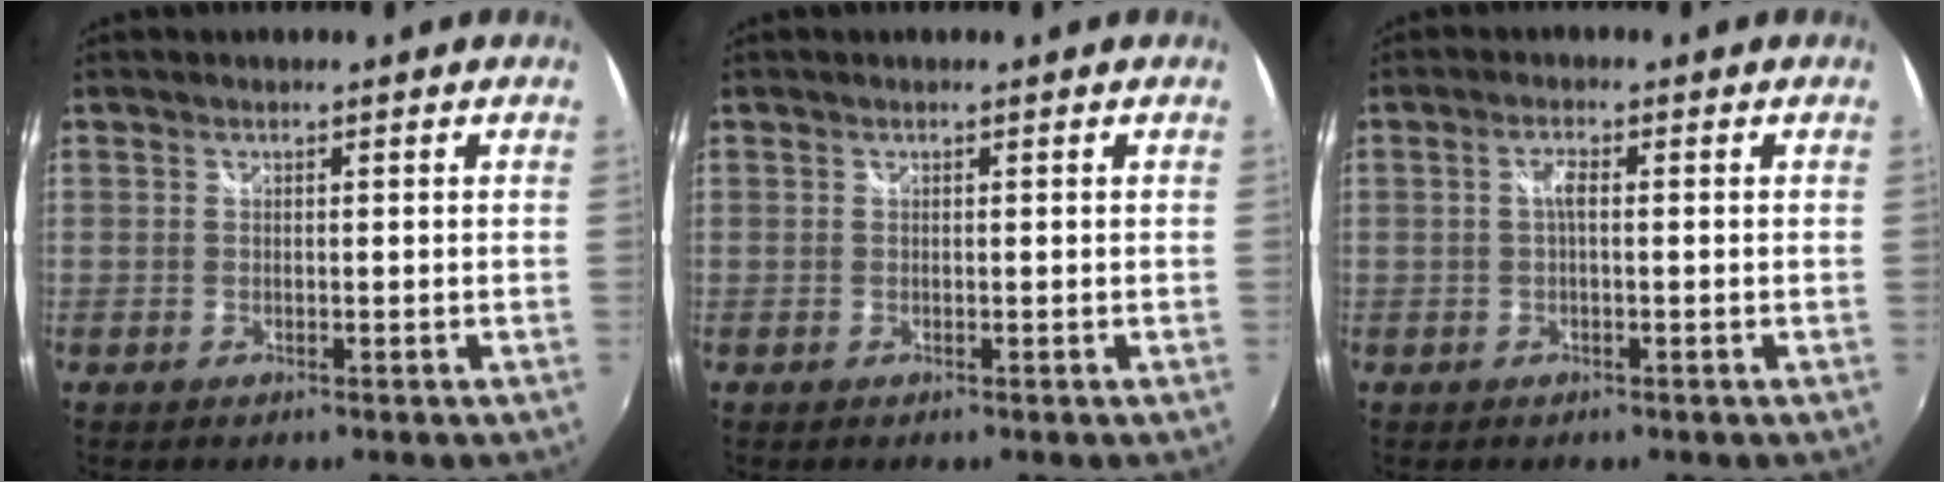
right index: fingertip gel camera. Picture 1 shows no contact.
{"total": 0.0}
{"total": 2.0, "force": [-0.1, 0.5, 1.9], "torque": [-0.037, 0.005, -0.003]}